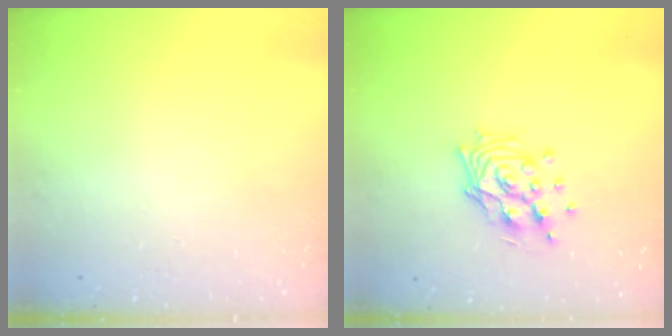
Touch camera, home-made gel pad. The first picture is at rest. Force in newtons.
{"total": 12.6, "press": 12.5, "slide": 1.7}